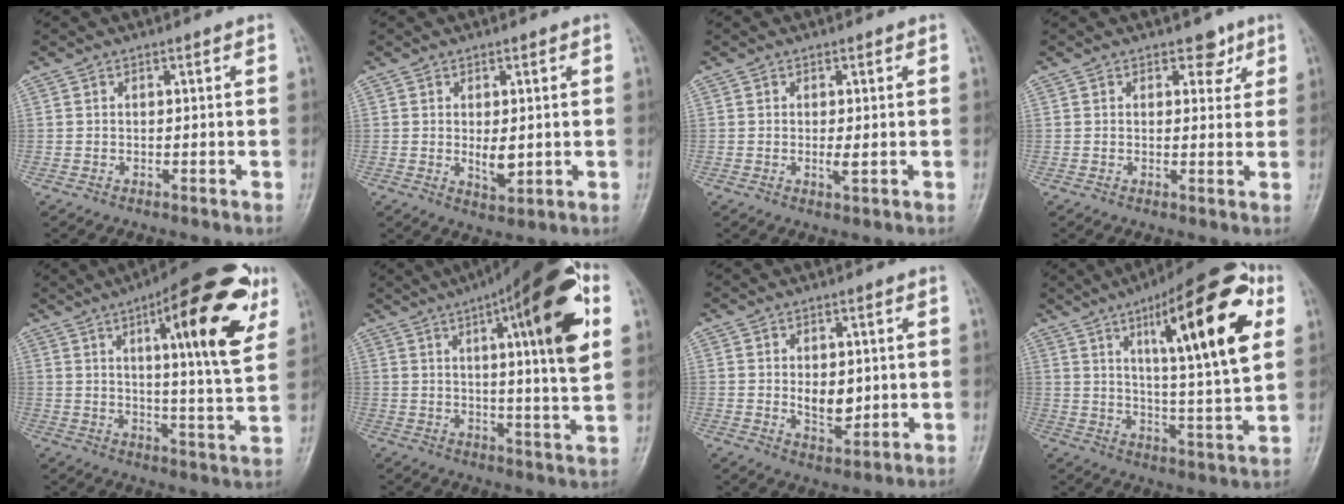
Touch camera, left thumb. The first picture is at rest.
{"total": 4.8, "force": [0.1, 2.4, 4.2], "torque": [-0.055, -0.011, 0.008]}
{"total": 2.2, "force": [-0.1, 0.6, 2.2], "torque": [-0.036, -0.005, 0.000]}
{"total": 3.6, "force": [2.1, 2.3, 1.8], "torque": [0.002, -0.009, 0.025]}
{"total": 20.8, "force": [8.8, 4.8, 18.2], "torque": [-0.224, -0.026, 0.118]}
{"total": 20.9, "force": [7.3, 3.9, 19.2], "torque": [-0.255, -0.011, 0.095]}
{"total": 6.5, "force": [0.3, 4.0, 5.1], "torque": [-0.058, -0.012, 0.015]}
{"total": 23.3, "force": [8.7, 5.3, 21.0], "torque": [-0.282, -0.021, 0.127]}